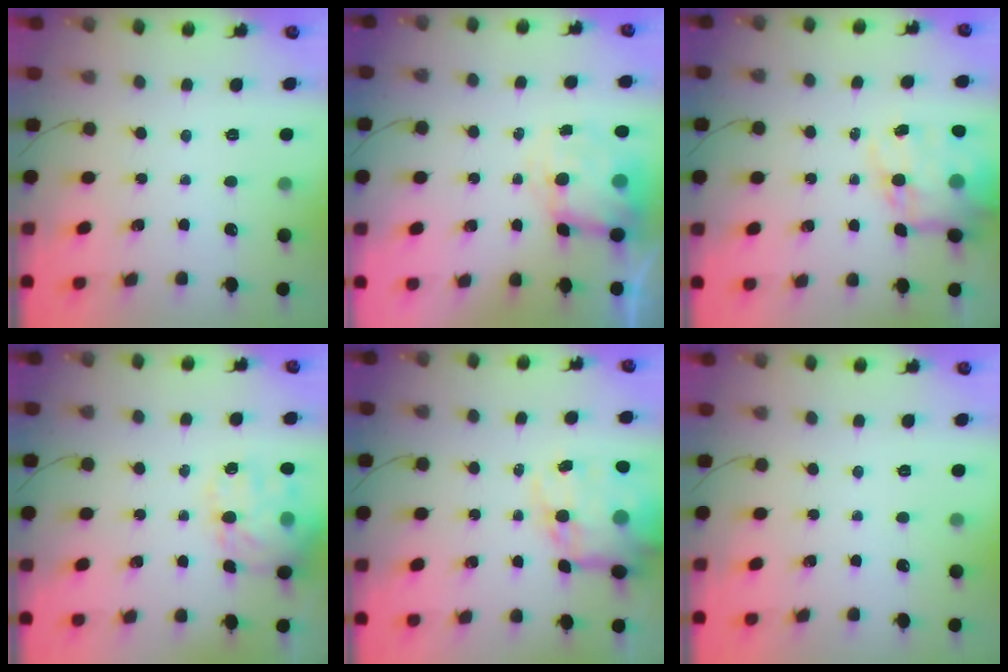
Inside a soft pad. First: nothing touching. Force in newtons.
{"total": 8.3, "press": 8.1, "slide": 1.7}
{"total": 15.9, "press": 15.4, "slide": 4.0}
{"total": 13.1, "press": 12.8, "slide": 2.8}
{"total": 18.1, "press": 17.6, "slide": 4.2}
{"total": 0.0}